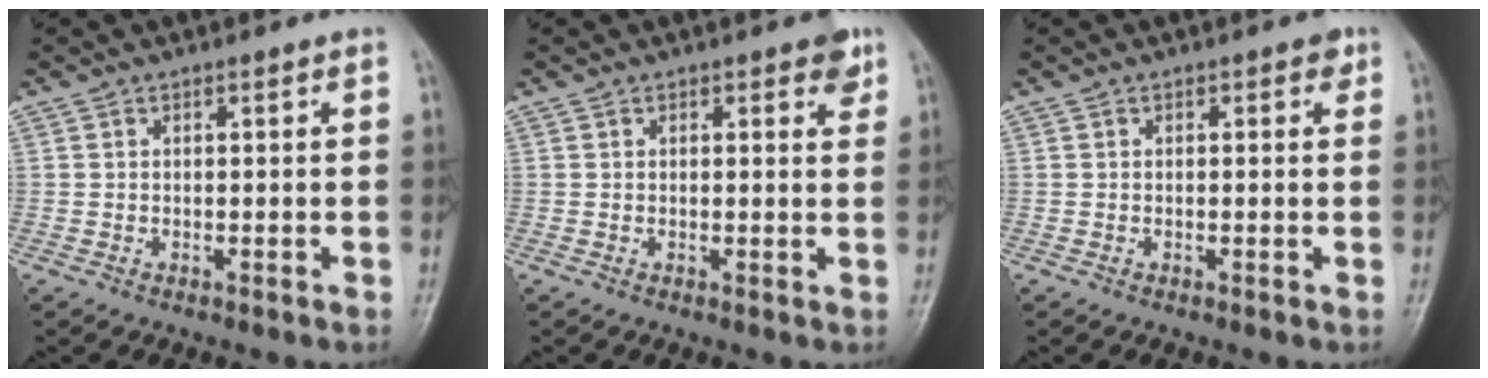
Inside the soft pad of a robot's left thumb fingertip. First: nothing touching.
{"total": 2.8, "force": [1.7, 1.2, 1.8], "torque": [-0.009, -0.006, 0.017]}
{"total": 1.3, "force": [0.6, 0.8, 0.8], "torque": [0.001, 0.000, 0.003]}